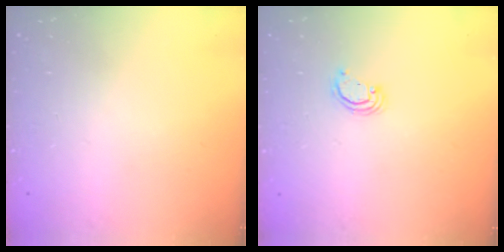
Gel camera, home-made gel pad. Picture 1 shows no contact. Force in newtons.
{"total": 2.1, "press": 2.1, "slide": 0.1}